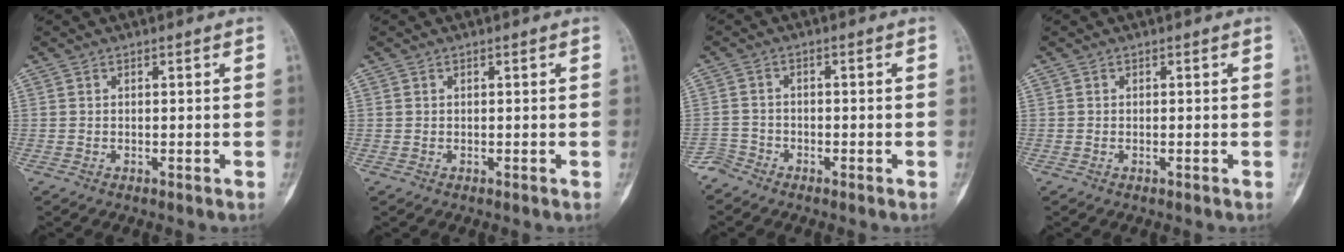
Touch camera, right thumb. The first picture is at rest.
{"total": 0.0}
{"total": 2.7, "force": [-2.3, 1.3, -0.6], "torque": [0.023, 0.006, -0.052]}
{"total": 0.0}